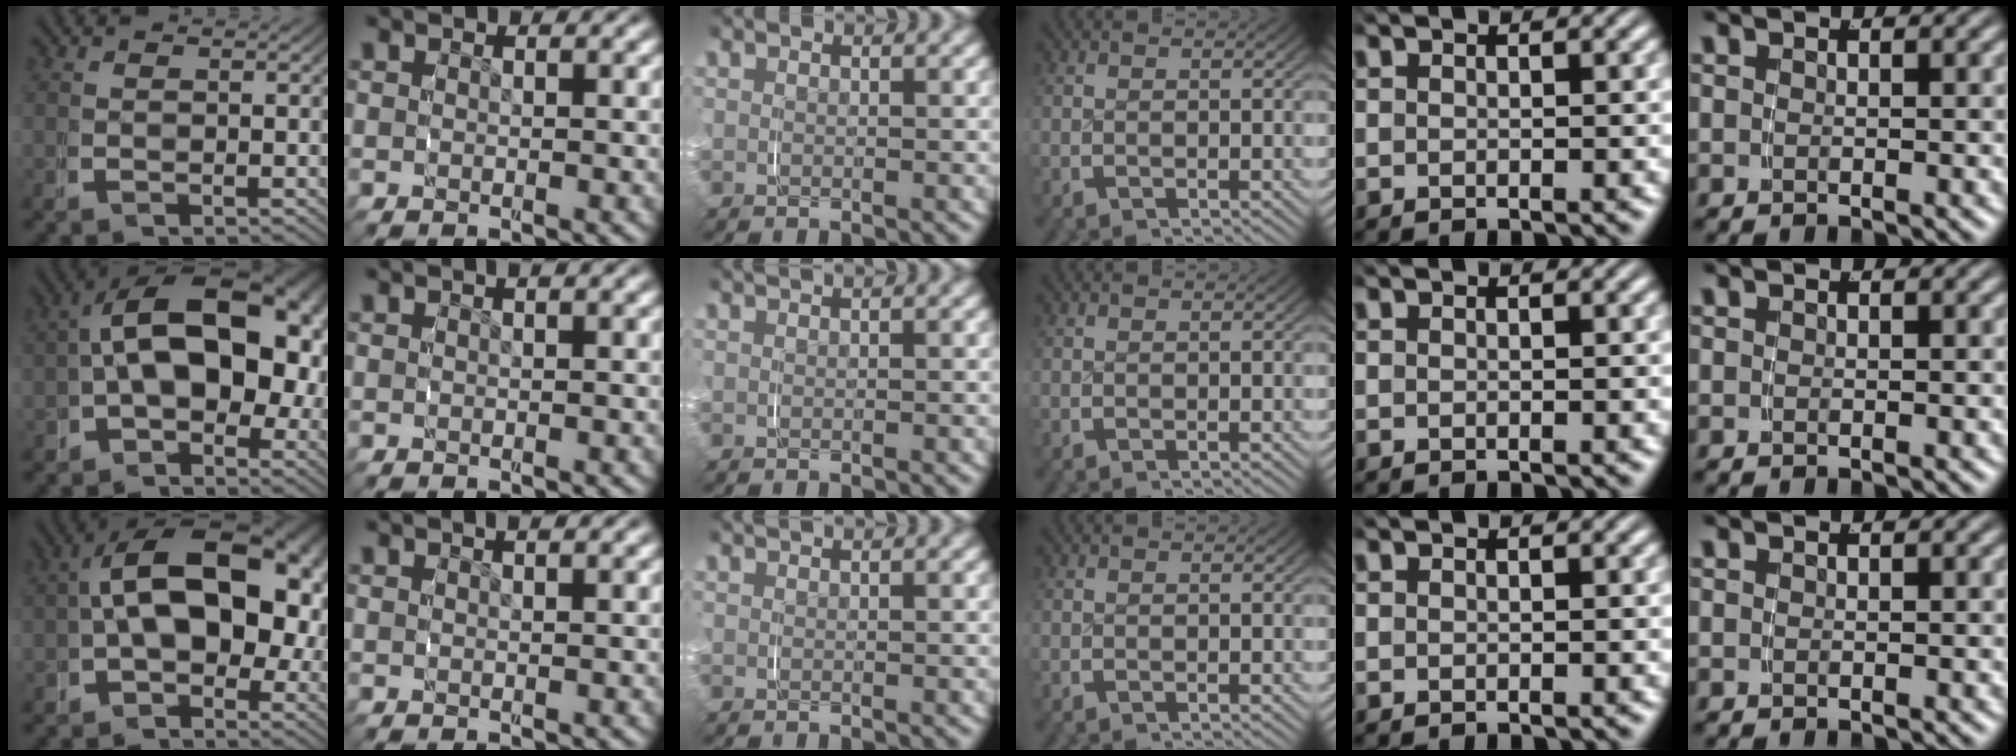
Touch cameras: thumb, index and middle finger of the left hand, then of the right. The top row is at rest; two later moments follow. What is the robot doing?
{"motion": "grasp_and_lifting", "object": "paper plate"}